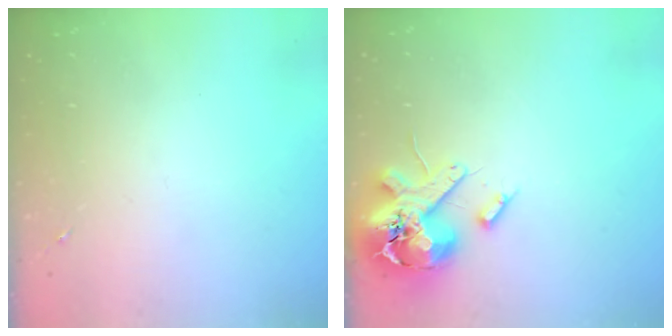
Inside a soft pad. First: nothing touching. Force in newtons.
{"total": 16.0, "press": 15.8, "slide": 2.6}